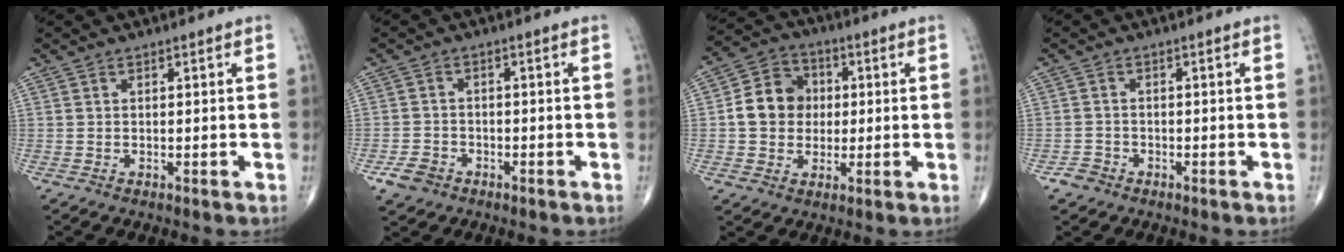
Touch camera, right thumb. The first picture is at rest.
{"total": 3.9, "force": [-2.3, 2.9, 1.3], "torque": [-0.020, 0.013, -0.038]}
{"total": 10.1, "force": [0.3, 8.7, 5.1], "torque": [-0.062, 0.018, -0.003]}
{"total": 2.1, "force": [-1.4, 1.6, 0.3], "torque": [-0.001, 0.011, -0.027]}